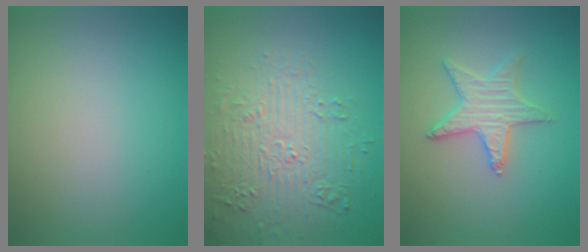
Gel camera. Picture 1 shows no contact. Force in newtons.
{"total": 5.2, "press": 5.1, "slide": 1.3}
{"total": 3.0, "press": 3.0, "slide": 0.1}